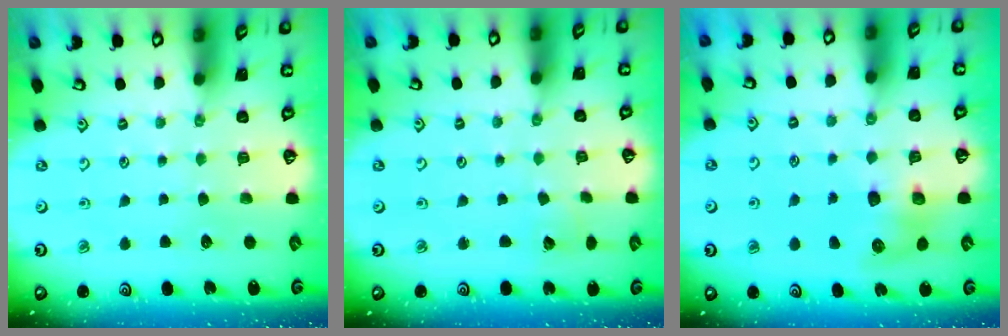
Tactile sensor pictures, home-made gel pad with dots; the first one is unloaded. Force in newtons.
{"total": 3.9, "press": 3.9, "slide": 0.1}
{"total": 7.5, "press": 7.4, "slide": 0.9}